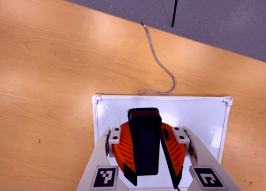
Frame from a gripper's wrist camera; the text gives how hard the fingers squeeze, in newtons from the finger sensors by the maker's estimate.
{"total": 10.1, "left": 9.7, "right": 10.6}